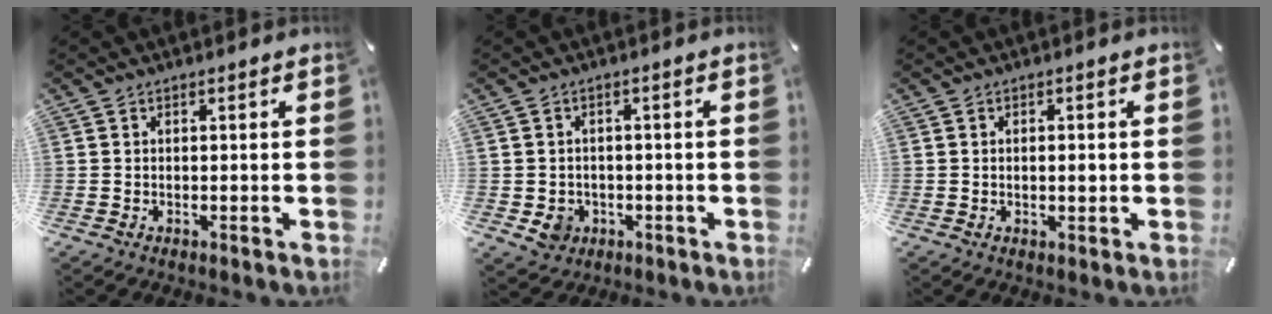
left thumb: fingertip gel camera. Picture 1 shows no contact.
{"total": 4.7, "force": [-1.4, 4.2, 1.6], "torque": [-0.024, 0.000, -0.026]}
{"total": 1.7, "force": [0.0, 0.9, 1.5], "torque": [-0.020, -0.002, -0.003]}